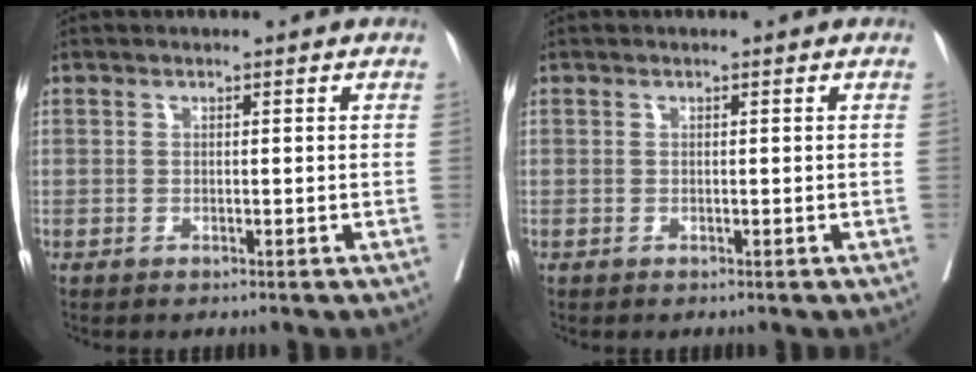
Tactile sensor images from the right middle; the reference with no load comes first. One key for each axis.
{"total": 0.0}